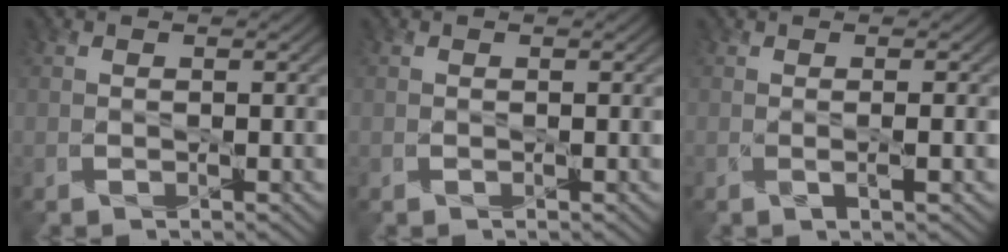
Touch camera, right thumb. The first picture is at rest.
{"total": 0.0}
{"total": 1.7, "force": [0.0, 0.3, 1.7], "torque": [-0.030, 0.003, -0.005]}